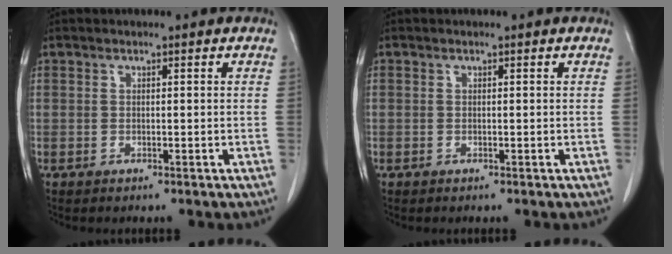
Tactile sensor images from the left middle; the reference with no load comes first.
{"total": 0.0}